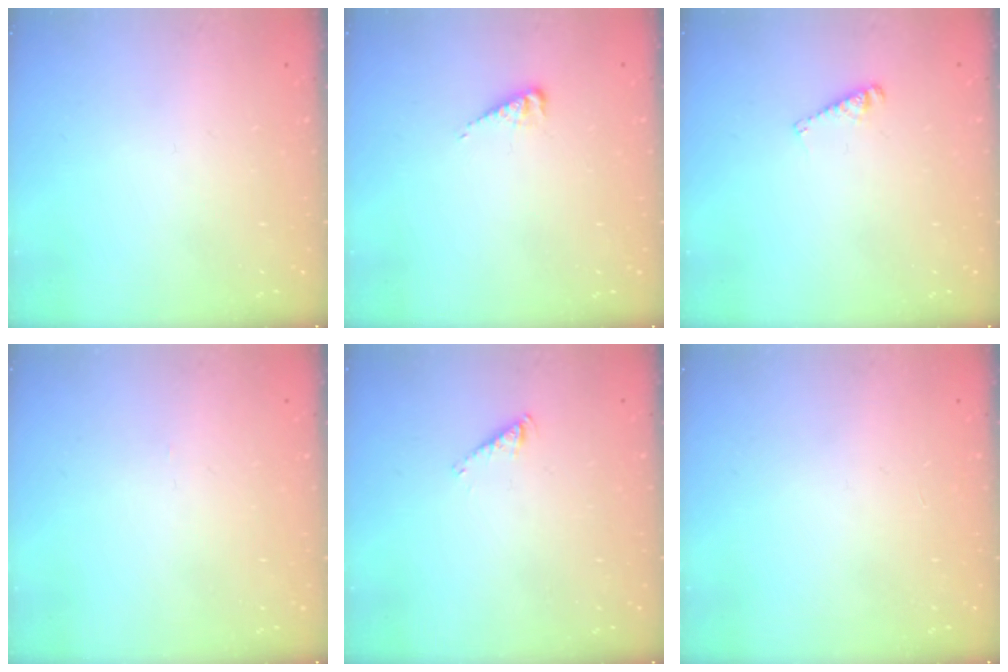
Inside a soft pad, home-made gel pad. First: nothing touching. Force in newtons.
{"total": 2.9, "press": 2.9, "slide": 0.4}
{"total": 4.1, "press": 4.0, "slide": 0.3}
{"total": 0.0}
{"total": 3.3, "press": 3.3, "slide": 0.5}
{"total": 0.0}